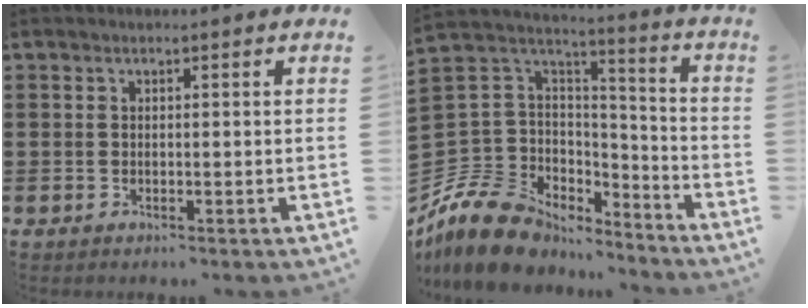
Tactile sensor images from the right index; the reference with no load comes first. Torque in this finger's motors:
{"motor_torque": [1.39, -0.74, -0.02, -0.21]}